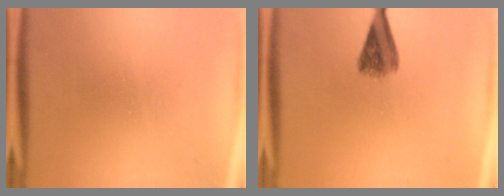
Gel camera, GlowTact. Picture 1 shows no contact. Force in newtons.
{"total": 4.4}